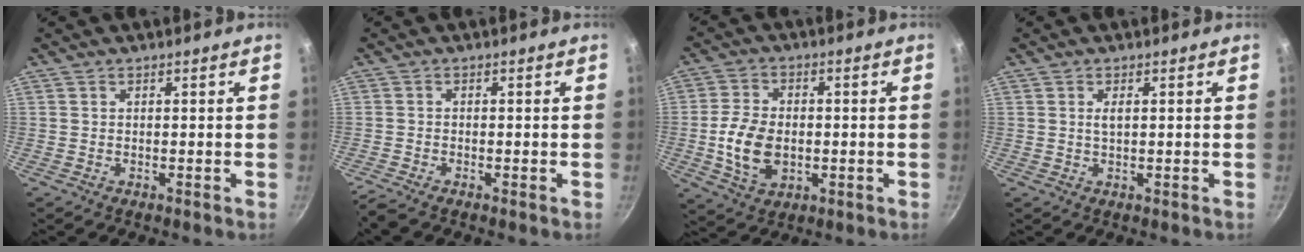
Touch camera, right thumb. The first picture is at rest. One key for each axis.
{"total": 2.3, "fx": -1.7, "fy": 0.3, "fz": 1.5, "tx": -0.051, "ty": 0.003, "tz": -0.042}
{"total": 10.4, "fx": -1.3, "fy": 7.0, "fz": 7.5, "tx": -0.136, "ty": 0.007, "tz": -0.020}
{"total": 1.6, "fx": 0.4, "fy": 0.6, "fz": 1.4, "tx": -0.026, "ty": 0.000, "tz": 0.009}